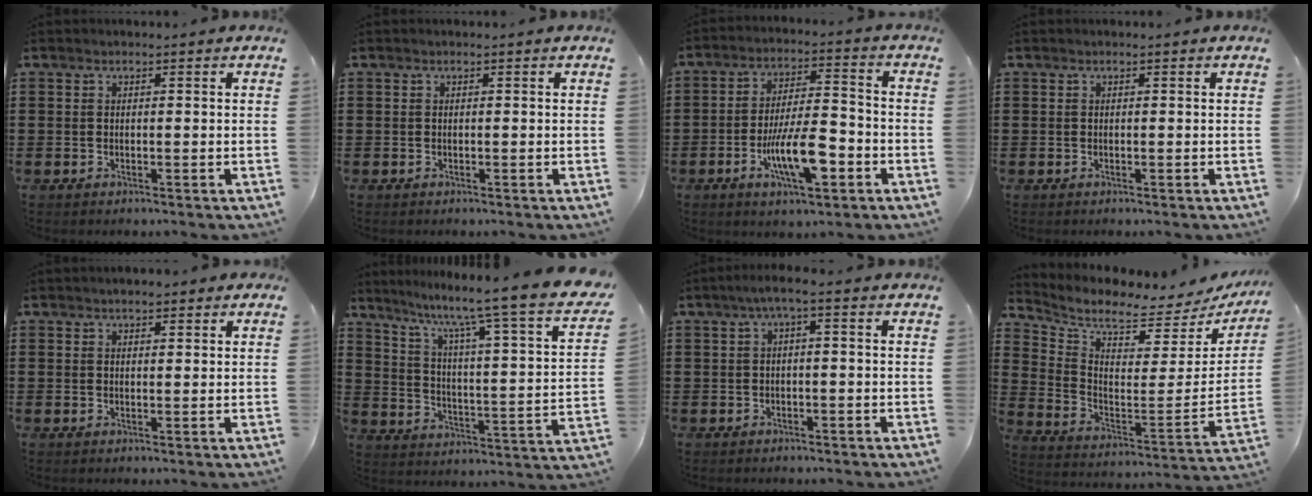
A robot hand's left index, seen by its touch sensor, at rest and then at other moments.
{"total": 0.0}
{"total": 11.2, "force": [-4.1, 3.7, 9.8], "torque": [-0.194, -0.001, -0.074]}
{"total": 0.0}
{"total": 1.7, "force": [1.4, 0.6, 0.7], "torque": [-0.015, 0.006, 0.026]}
{"total": 8.8, "force": [7.0, -0.7, 5.3], "torque": [-0.114, -0.068, 0.099]}
{"total": 2.3, "force": [-1.0, 0.2, 2.0], "torque": [-0.035, 0.004, -0.021]}
{"total": 5.0, "force": [4.6, 0.7, 1.9], "torque": [-0.065, -0.056, 0.072]}